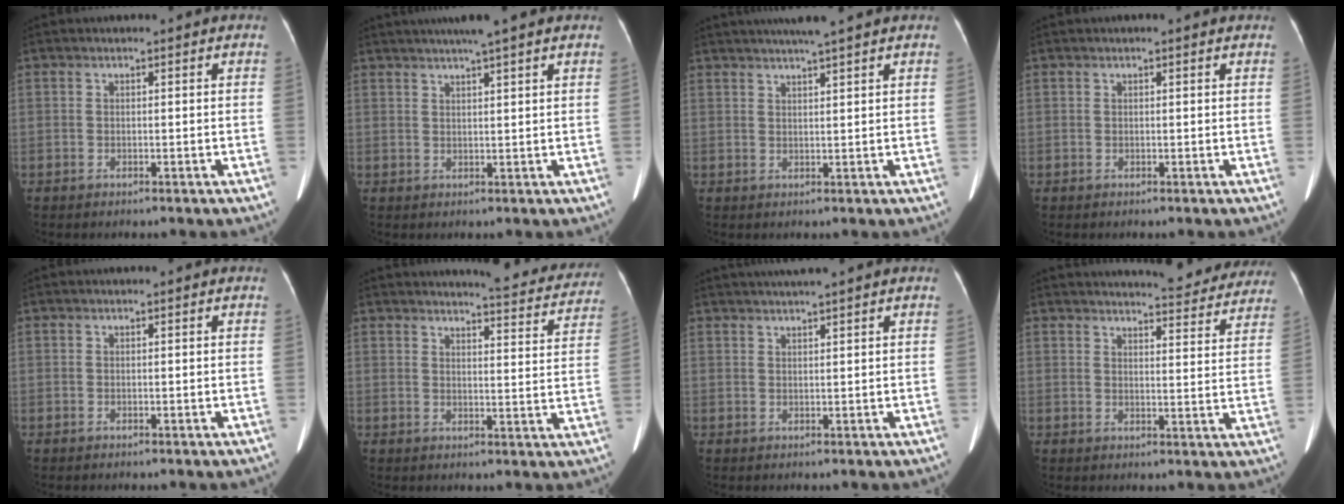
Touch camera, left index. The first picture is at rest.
{"total": 6.6, "force": [5.2, -0.4, 4.0], "torque": [-0.066, 0.021, 0.074]}
{"total": 6.6, "force": [5.5, -0.5, 3.6], "torque": [-0.059, 0.021, 0.076]}
{"total": 0.5, "force": [0.4, 0.1, 0.4], "torque": [-0.009, 0.006, 0.003]}
{"total": 0.0}
{"total": 12.1, "force": [11.6, 1.6, 3.0], "torque": [-0.023, -0.036, 0.117]}
{"total": 4.4, "force": [3.8, -0.6, 2.2], "torque": [-0.032, 0.025, 0.059]}
{"total": 15.7, "force": [14.9, 2.5, 4.4], "torque": [-0.034, -0.038, 0.156]}